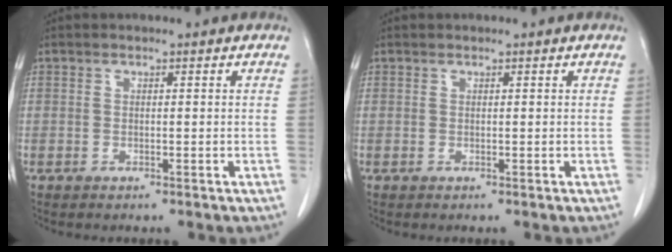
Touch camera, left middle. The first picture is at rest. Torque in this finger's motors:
{"motor_torque": [-0.11, 0.05, -0.07, -0.01]}